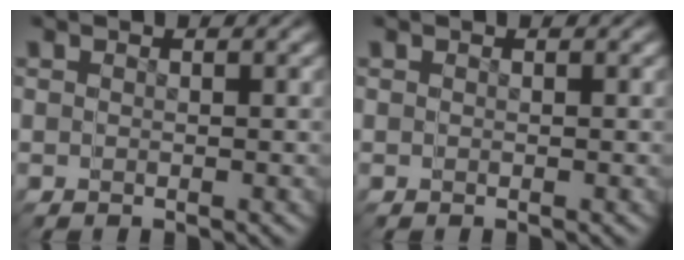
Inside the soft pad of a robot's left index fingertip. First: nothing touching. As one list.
[{"total": 0.0}]